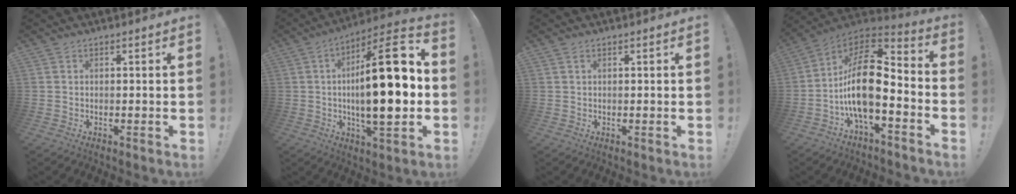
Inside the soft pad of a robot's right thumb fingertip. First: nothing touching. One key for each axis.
{"total": 23.2, "fx": -0.5, "fy": 6.6, "fz": 22.3, "tx": -0.364, "ty": 0.001, "tz": -0.020}
{"total": 0.8, "fx": 0.4, "fy": 0.4, "fz": 0.5, "tx": -0.017, "ty": 0.003, "tz": 0.009}
{"total": 16.8, "fx": -2.5, "fy": 7.3, "fz": 14.9, "tx": -0.283, "ty": 0.012, "tz": -0.042}